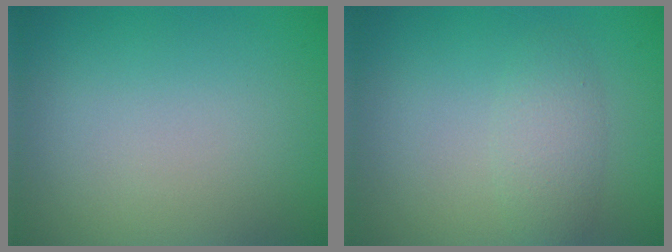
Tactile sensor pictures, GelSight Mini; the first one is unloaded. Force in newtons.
{"total": 2.5, "press": 2.5, "slide": 0.2}